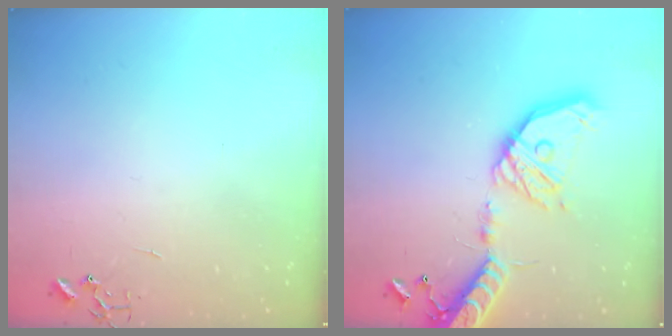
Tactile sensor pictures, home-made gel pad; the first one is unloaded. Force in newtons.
{"total": 20.9, "press": 20.5, "slide": 3.9}